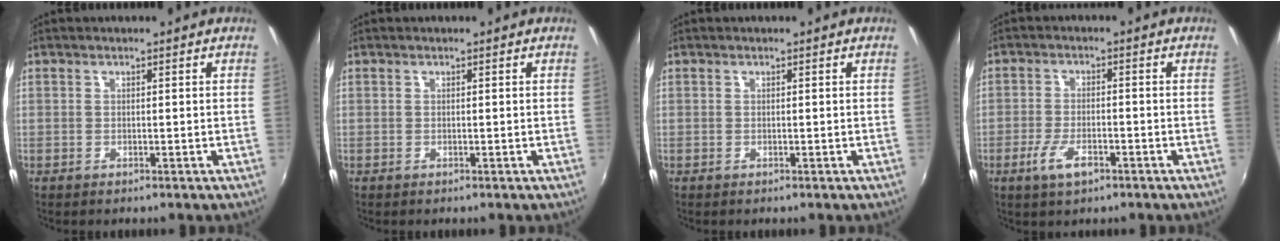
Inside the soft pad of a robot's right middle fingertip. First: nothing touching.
{"total": 0.0}
{"total": 0.0}
{"total": 5.4, "force": [-3.1, 2.1, 4.0], "torque": [-0.091, -0.009, -0.057]}